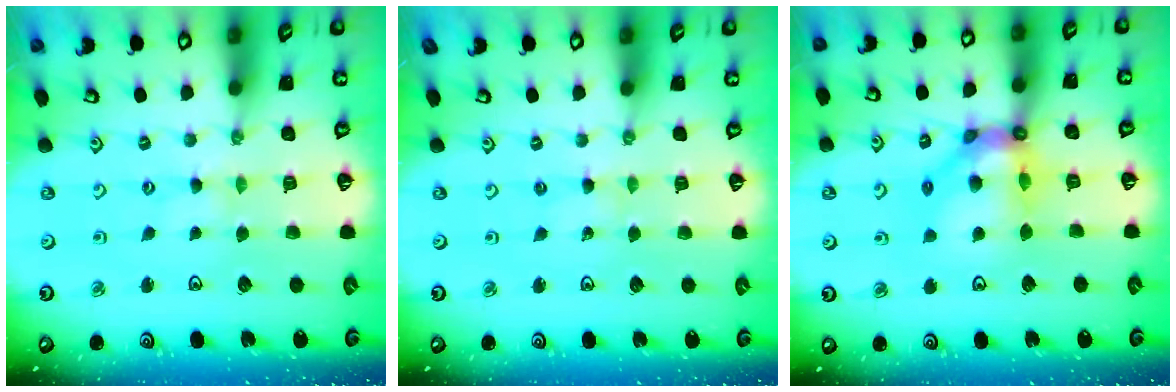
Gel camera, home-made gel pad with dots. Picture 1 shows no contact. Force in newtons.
{"total": 1.3, "press": 1.3, "slide": 0.2}
{"total": 12.2, "press": 12.1, "slide": 1.8}